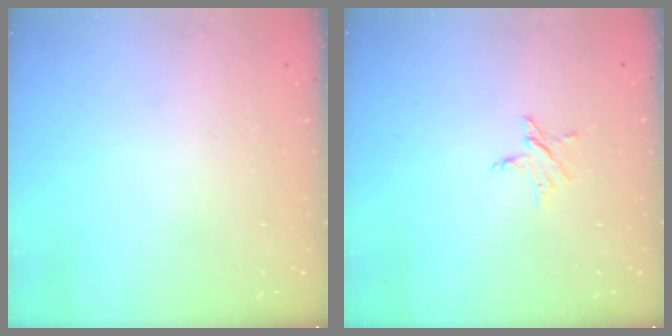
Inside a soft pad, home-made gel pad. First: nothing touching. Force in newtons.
{"total": 3.6, "press": 3.6, "slide": 0.2}